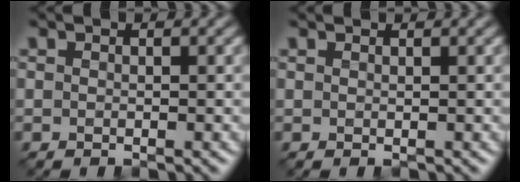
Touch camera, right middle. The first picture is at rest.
{"total": 0.8, "force": [0.8, 0.1, 0.3], "torque": [-0.008, -0.001, 0.010]}